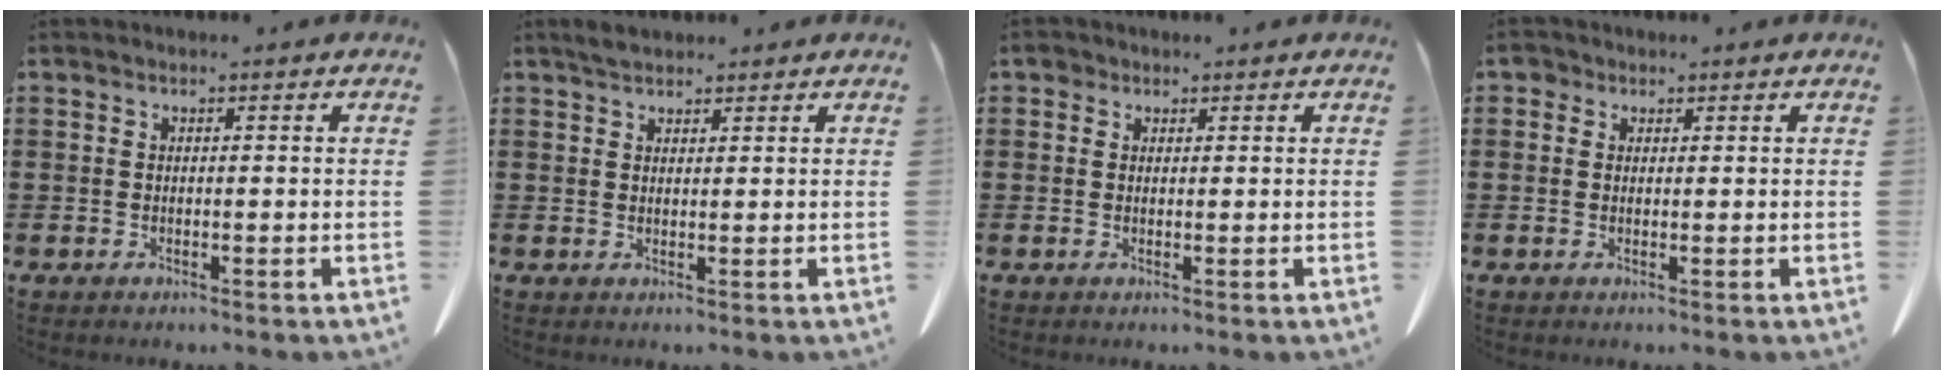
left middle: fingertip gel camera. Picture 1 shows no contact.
{"total": 2.1, "force": [1.9, 0.7, 0.6], "torque": [-0.017, 0.004, 0.038]}
{"total": 1.2, "force": [0.8, 0.8, 0.3], "torque": [-0.010, 0.002, 0.016]}
{"total": 1.4, "force": [0.8, 1.1, 0.4], "torque": [-0.013, 0.004, 0.016]}